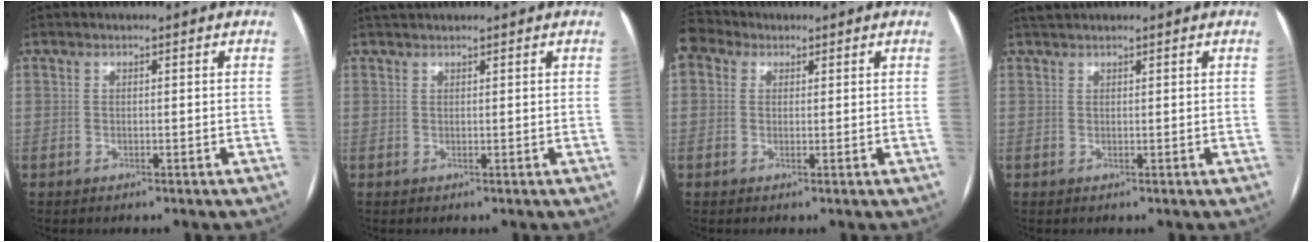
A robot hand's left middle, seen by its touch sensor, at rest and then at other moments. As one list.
[{"total": 2.1, "force": [2.0, 0.4, 0.7], "torque": [-0.011, 0.026, 0.035]}, {"total": 4.8, "force": [2.8, 3.5, 1.8], "torque": [-0.047, 0.035, 0.057]}, {"total": 1.8, "force": [1.7, 0.2, 0.5], "torque": [-0.011, 0.020, 0.033]}]